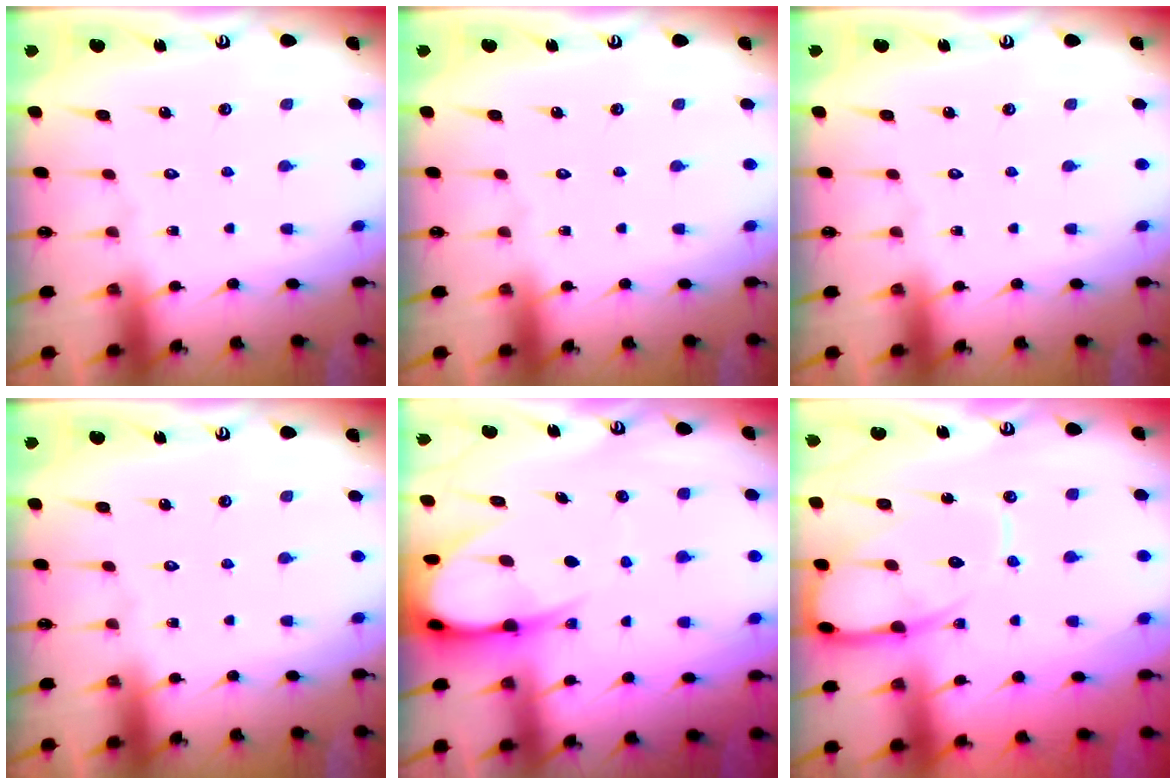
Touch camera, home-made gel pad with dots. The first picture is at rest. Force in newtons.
{"total": 0.0}
{"total": 0.0}
{"total": 0.0}
{"total": 10.9, "press": 10.8, "slide": 1.2}
{"total": 10.5, "press": 10.4, "slide": 1.2}